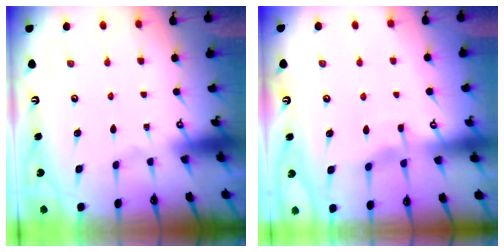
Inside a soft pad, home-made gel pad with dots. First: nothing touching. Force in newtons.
{"total": 4.3, "press": 4.2, "slide": 0.3}